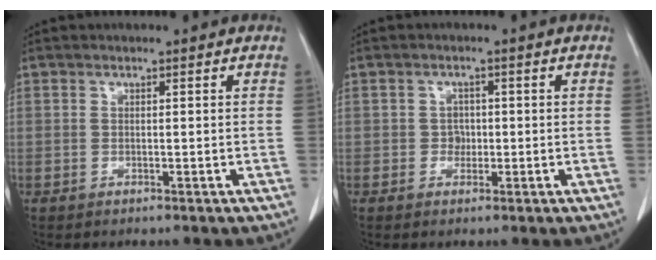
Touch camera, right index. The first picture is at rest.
{"total": 1.8, "force": [-0.3, 1.5, 0.8], "torque": [-0.009, 0.005, -0.004]}